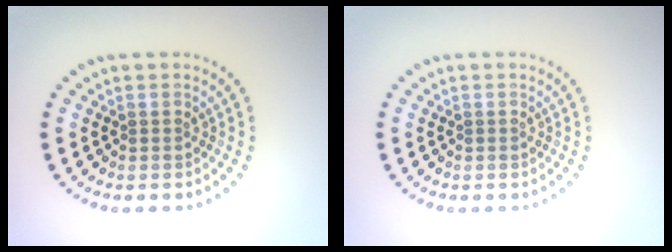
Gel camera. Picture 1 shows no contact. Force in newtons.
{"total": 0.0}